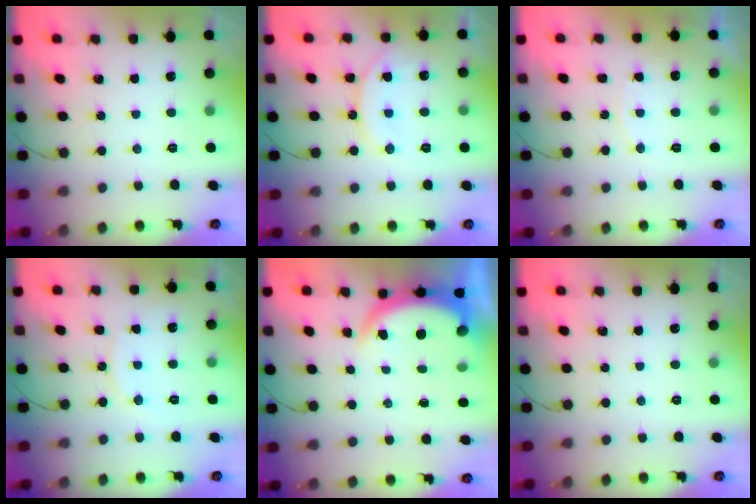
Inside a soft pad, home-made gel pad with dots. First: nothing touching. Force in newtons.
{"total": 12.7, "press": 12.6, "slide": 1.5}
{"total": 6.0, "press": 6.0, "slide": 0.2}
{"total": 8.5, "press": 8.5, "slide": 0.6}
{"total": 5.5, "press": 5.5, "slide": 0.5}
{"total": 0.0}